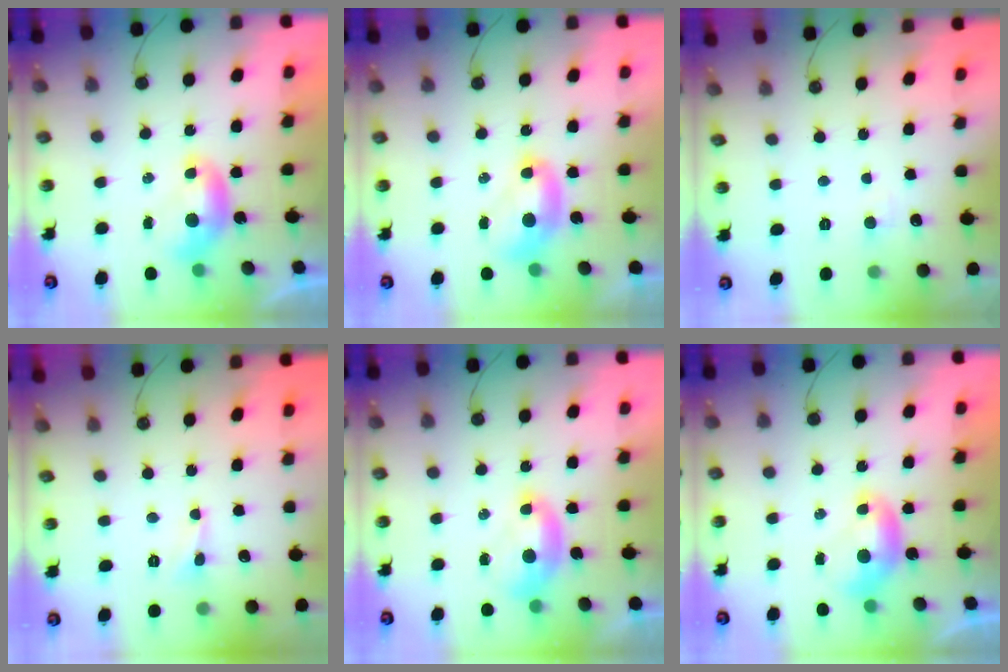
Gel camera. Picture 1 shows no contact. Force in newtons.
{"total": 2.0, "press": 2.0, "slide": 0.2}
{"total": 1.5, "press": 1.4, "slide": 0.6}
{"total": 1.9, "press": 1.8, "slide": 0.6}
{"total": 1.5, "press": 1.4, "slide": 0.6}
{"total": 0.0}